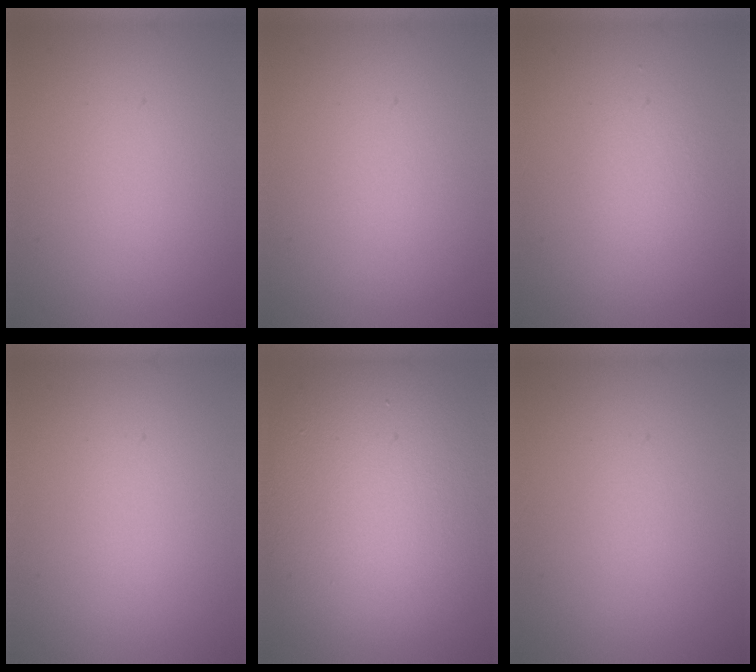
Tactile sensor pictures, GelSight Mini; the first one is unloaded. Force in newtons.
{"total": 0.0}
{"total": 1.3, "press": 1.3, "slide": 0.0}
{"total": 0.0}
{"total": 14.6, "press": 14.6, "slide": 0.8}
{"total": 0.0}